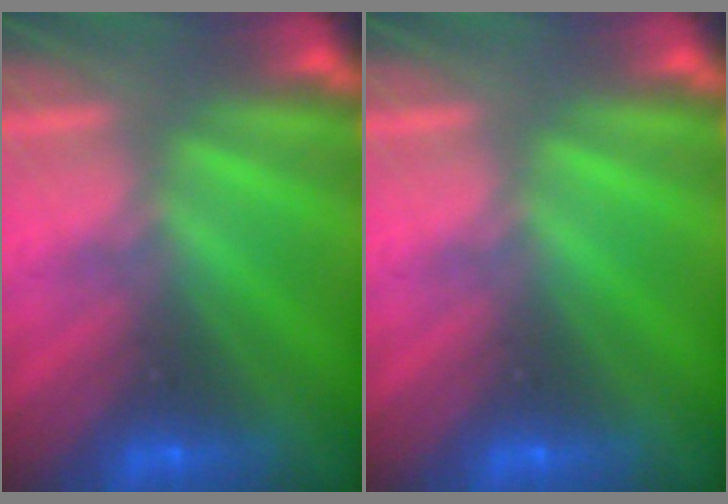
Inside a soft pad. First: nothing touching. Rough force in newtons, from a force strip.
{"total": 0.0}